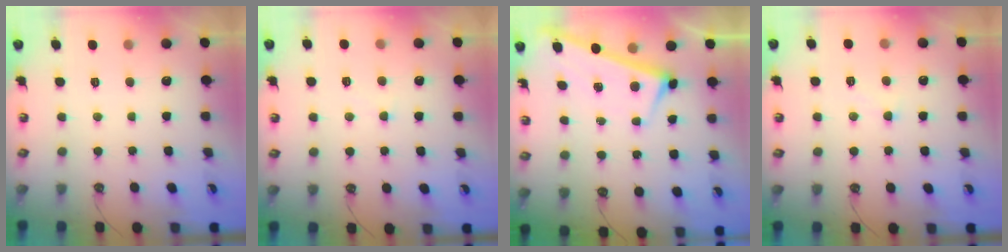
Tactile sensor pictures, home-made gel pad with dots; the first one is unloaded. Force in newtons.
{"total": 4.4, "press": 4.3, "slide": 0.7}
{"total": 2.8, "press": 2.8, "slide": 0.2}
{"total": 1.4, "press": 1.3, "slide": 0.4}